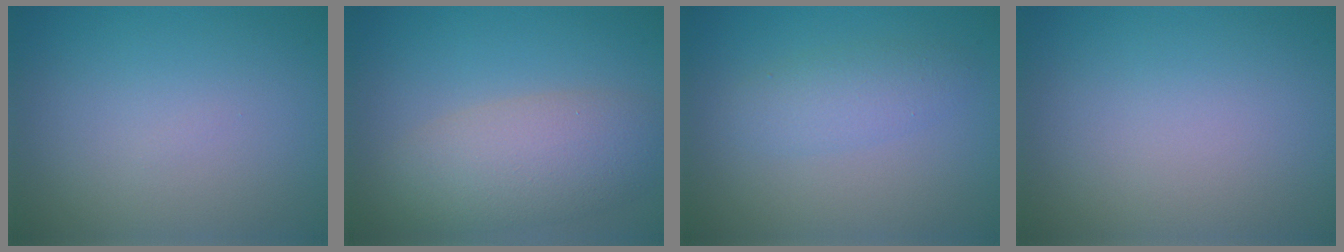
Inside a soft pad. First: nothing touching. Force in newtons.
{"total": 5.7, "press": 5.7, "slide": 0.4}
{"total": 2.2, "press": 2.2, "slide": 0.1}
{"total": 0.0}